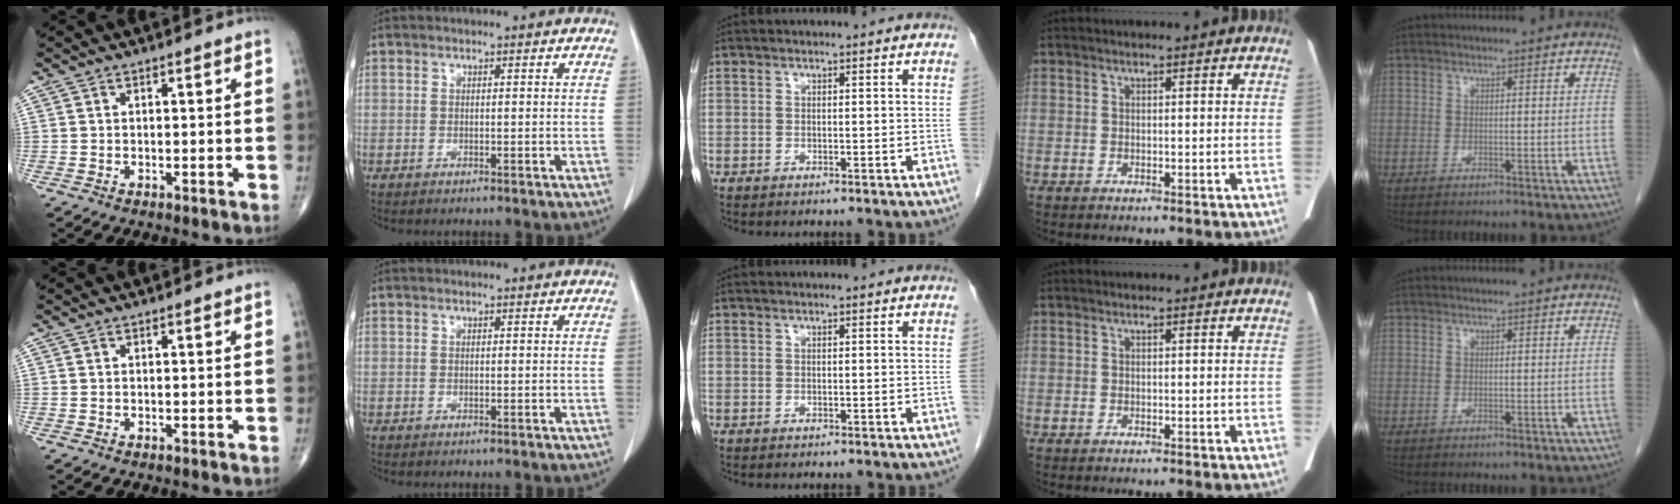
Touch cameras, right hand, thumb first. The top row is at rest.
{}